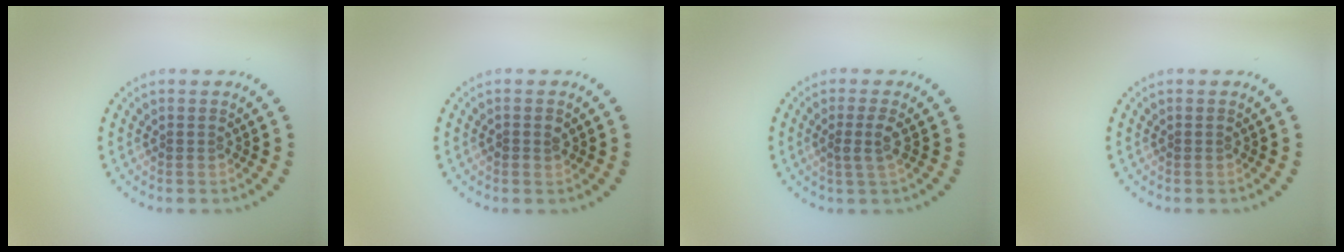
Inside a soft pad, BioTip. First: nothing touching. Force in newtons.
{"total": 0.9, "press": 0.9, "slide": 0.2}
{"total": 1.8, "press": 1.4, "slide": 1.2}
{"total": 0.0}